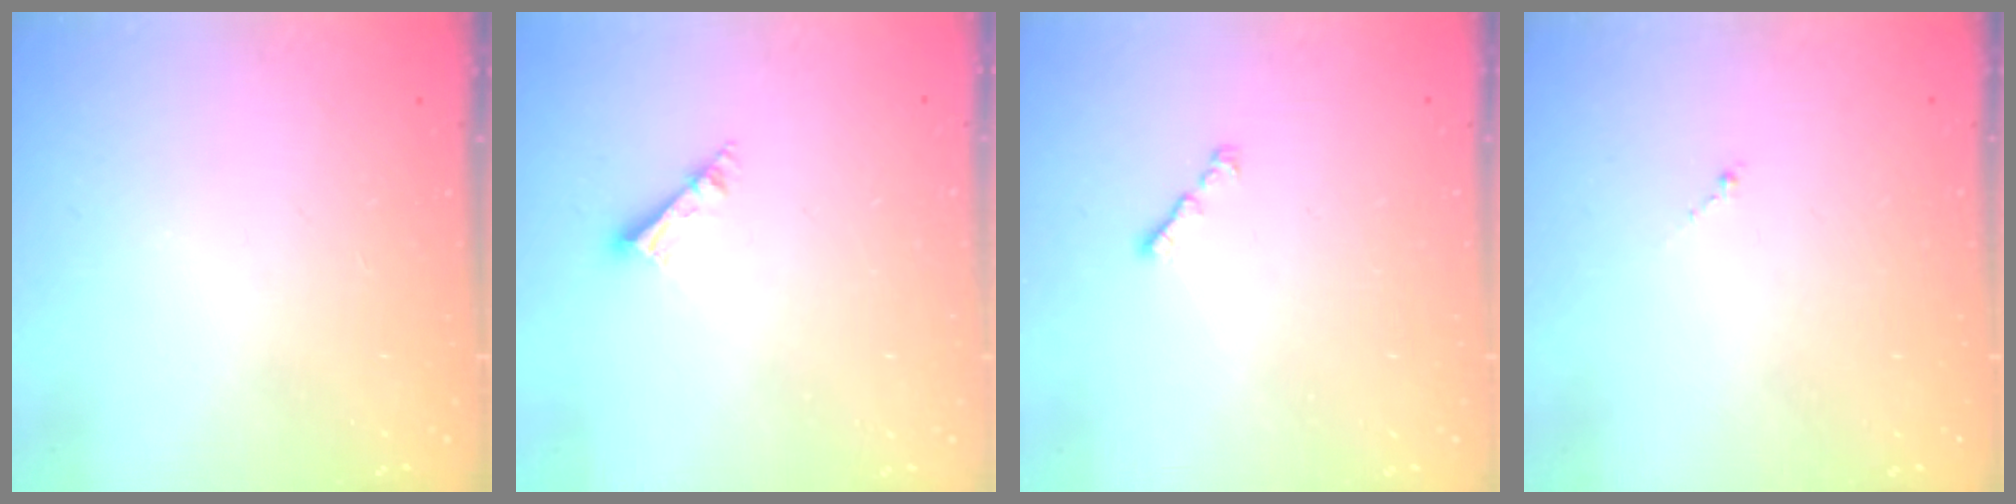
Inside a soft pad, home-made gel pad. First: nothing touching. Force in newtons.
{"total": 3.8, "press": 3.8, "slide": 0.6}
{"total": 0.9, "press": 0.8, "slide": 0.5}
{"total": 0.0}